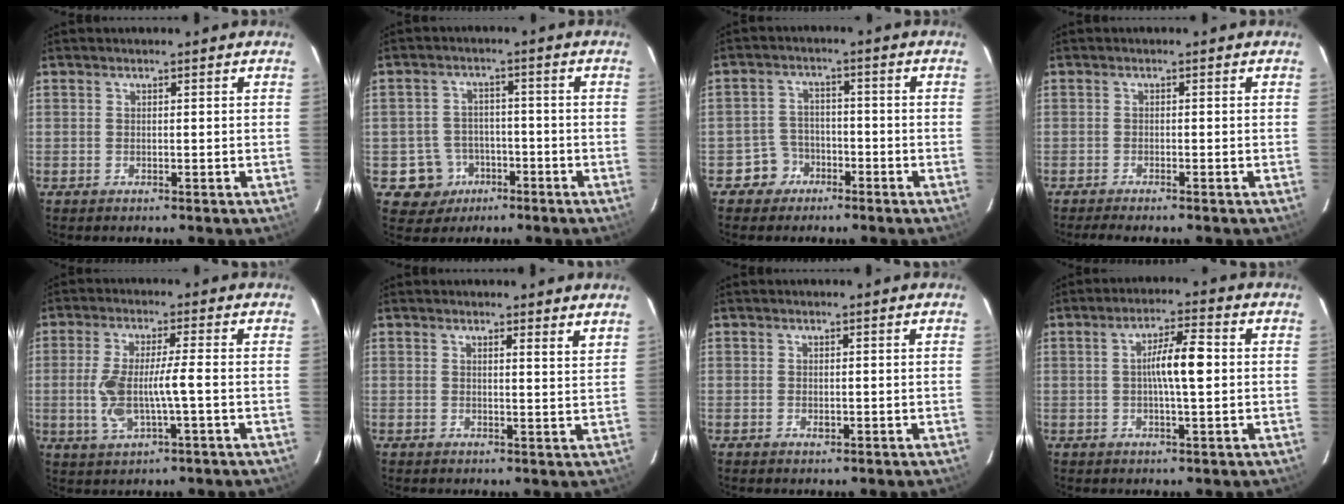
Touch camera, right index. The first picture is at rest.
{"total": 6.3, "force": [-2.5, 5.8, 0.5], "torque": [-0.005, 0.013, -0.033]}
{"total": 4.4, "force": [-2.5, 3.5, 0.0], "torque": [0.004, 0.016, -0.043]}
{"total": 4.5, "force": [-3.9, 0.3, 2.3], "torque": [-0.029, -0.007, -0.056]}
{"total": 7.7, "force": [-1.1, 1.0, 7.6], "torque": [-0.159, 0.003, -0.018]}
{"total": 3.3, "force": [3.1, 0.3, 1.3], "torque": [-0.019, -0.015, 0.025]}
{"total": 0.9, "force": [-0.3, 0.5, 0.6], "torque": [-0.013, -0.001, -0.003]}
{"total": 6.6, "force": [0.3, 0.7, 6.6], "torque": [-0.118, 0.012, 0.001]}